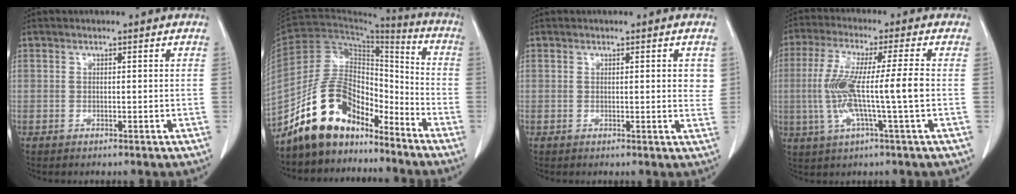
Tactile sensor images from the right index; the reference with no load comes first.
{"total": 13.8, "force": [-10.9, 6.4, 5.4], "torque": [-0.099, 0.047, -0.199]}
{"total": 2.7, "force": [0.9, 0.8, 2.5], "torque": [-0.027, -0.003, 0.008]}
{"total": 11.0, "force": [-1.0, -0.2, 10.9], "torque": [-0.223, 0.003, -0.023]}